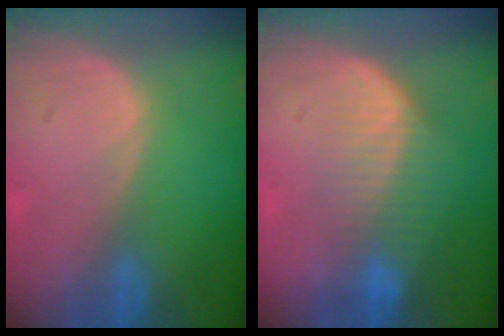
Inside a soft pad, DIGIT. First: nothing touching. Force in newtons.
{"total": 7.1, "press": 6.5, "slide": 2.8}